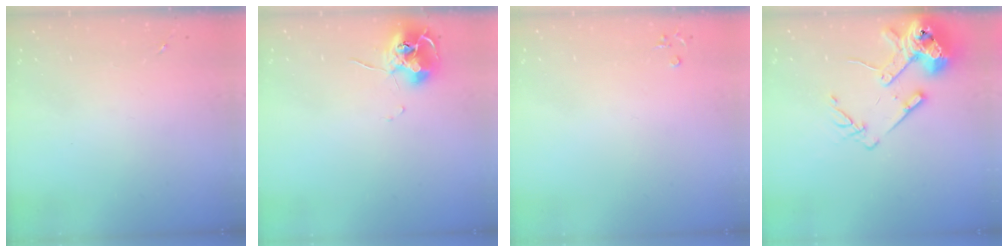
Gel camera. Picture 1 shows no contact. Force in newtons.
{"total": 10.4, "press": 10.4, "slide": 0.9}
{"total": 3.3, "press": 3.3, "slide": 0.3}
{"total": 15.2, "press": 14.9, "slide": 2.8}